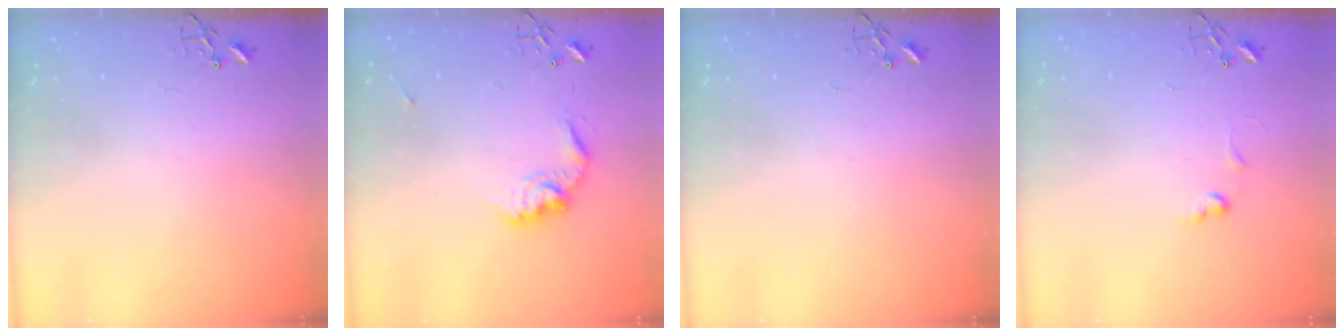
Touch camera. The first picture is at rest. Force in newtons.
{"total": 12.5, "press": 12.5, "slide": 0.7}
{"total": 0.0}
{"total": 6.6, "press": 6.5, "slide": 0.9}